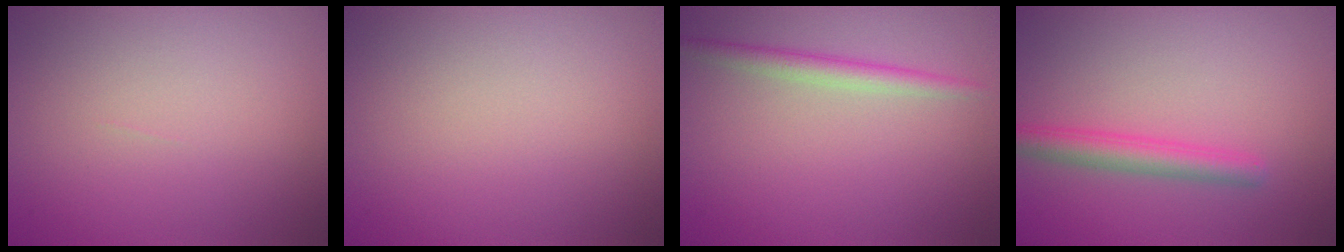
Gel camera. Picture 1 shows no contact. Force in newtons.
{"total": 0.0}
{"total": 2.0, "press": 2.0, "slide": 0.0}
{"total": 2.7, "press": 2.7, "slide": 0.1}